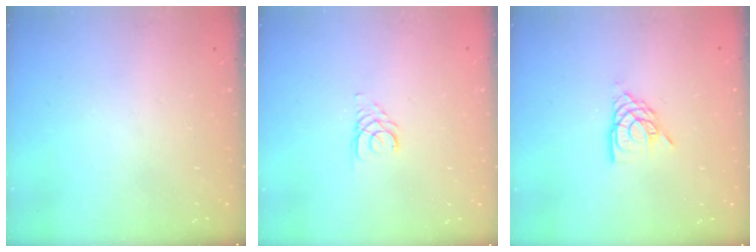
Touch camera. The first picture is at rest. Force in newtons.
{"total": 2.8, "press": 2.8, "slide": 0.3}
{"total": 10.0, "press": 9.9, "slide": 1.0}